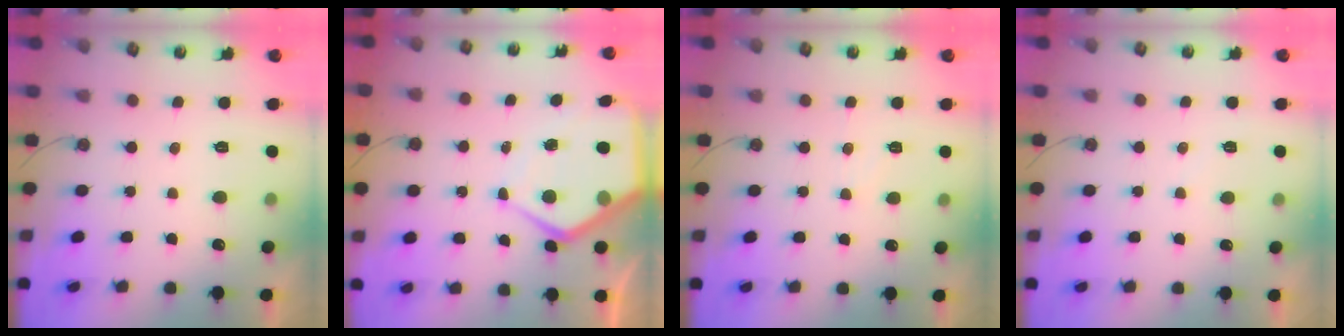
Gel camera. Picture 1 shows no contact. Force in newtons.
{"total": 10.7, "press": 10.6, "slide": 1.3}
{"total": 4.3, "press": 4.2, "slide": 0.6}
{"total": 3.6, "press": 3.6, "slide": 0.5}